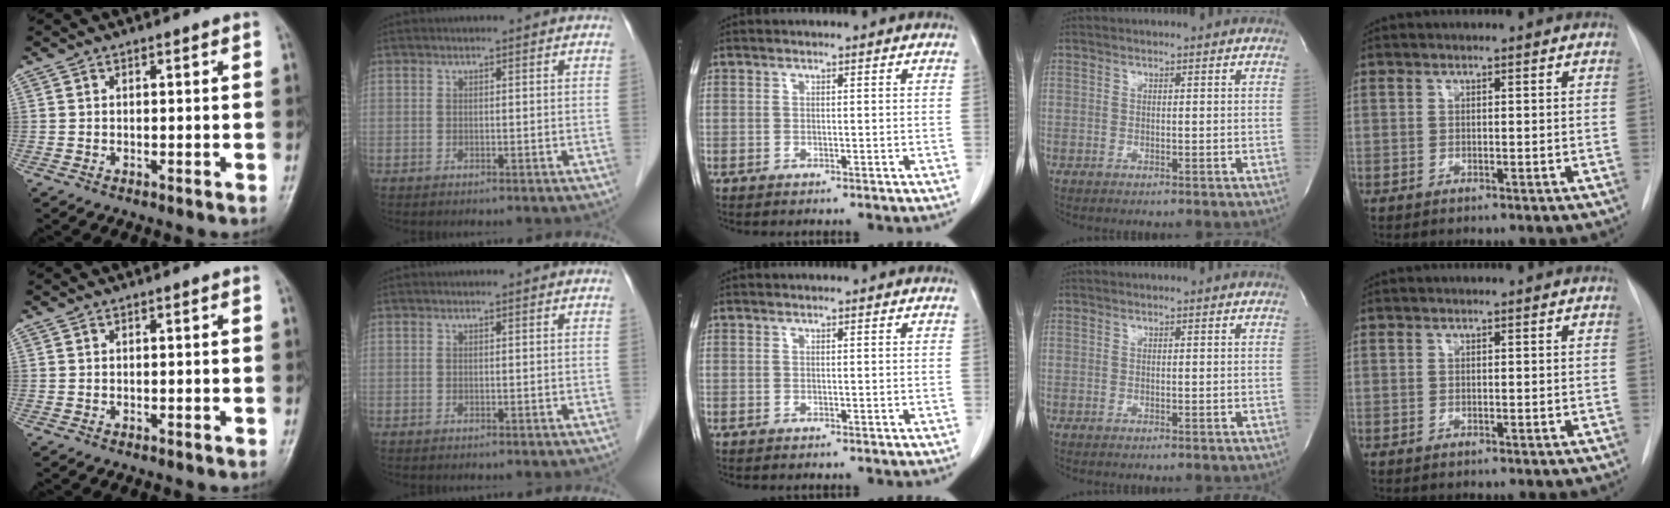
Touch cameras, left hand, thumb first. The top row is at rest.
{}